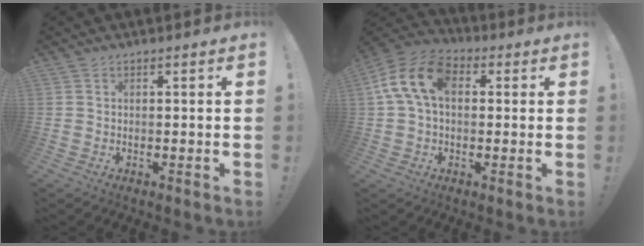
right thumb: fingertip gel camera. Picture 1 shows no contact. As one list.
[{"total": 14.4, "force": [3.3, 9.0, 10.7], "torque": [-0.215, 0.012, 0.061]}]